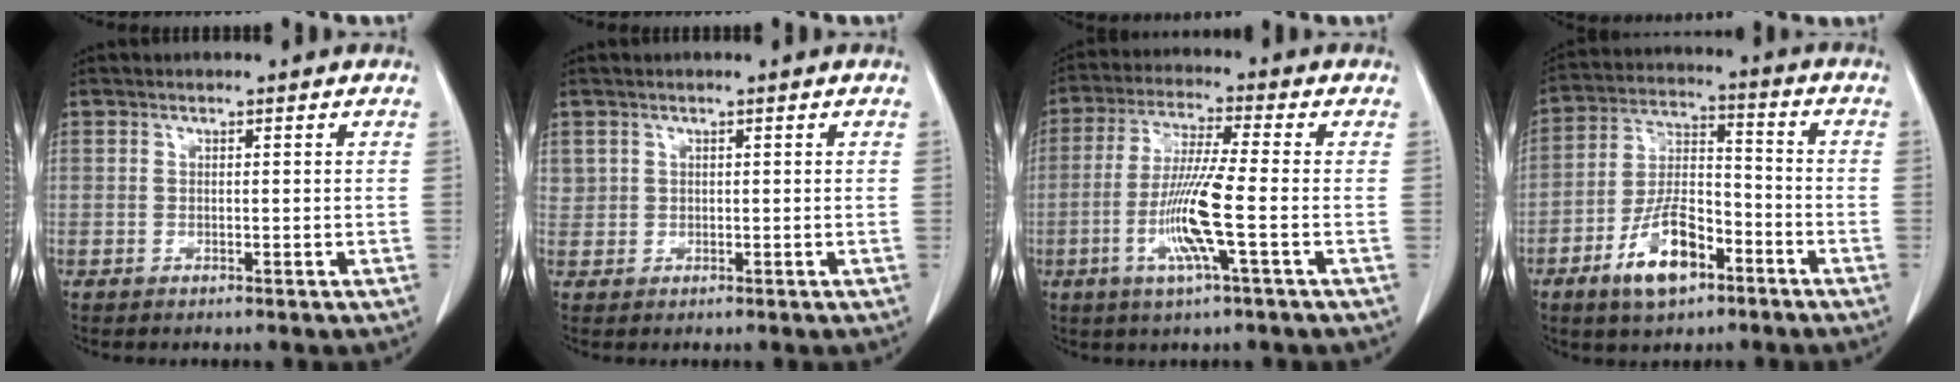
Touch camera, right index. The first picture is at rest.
{"total": 1.4, "force": [0.7, 1.2, 0.1], "torque": [0.013, 0.008, 0.011]}
{"total": 10.0, "force": [-2.7, -0.3, 9.7], "torque": [-0.195, -0.010, -0.056]}
{"total": 11.2, "force": [-6.0, 4.9, 8.1], "torque": [-0.163, 0.010, -0.104]}